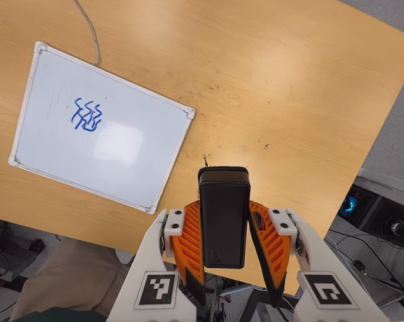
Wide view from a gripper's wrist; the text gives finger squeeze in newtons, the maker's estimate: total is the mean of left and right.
{"total": 5.2, "left": 4.3, "right": 6.2}